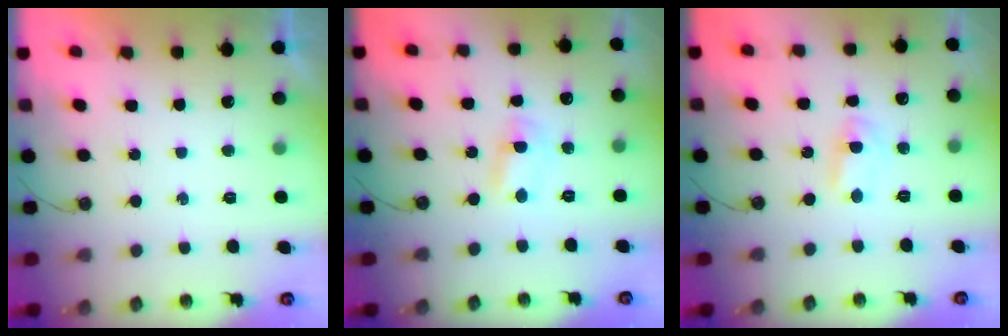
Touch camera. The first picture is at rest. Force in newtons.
{"total": 2.1, "press": 2.1, "slide": 0.3}
{"total": 2.8, "press": 2.8, "slide": 0.3}